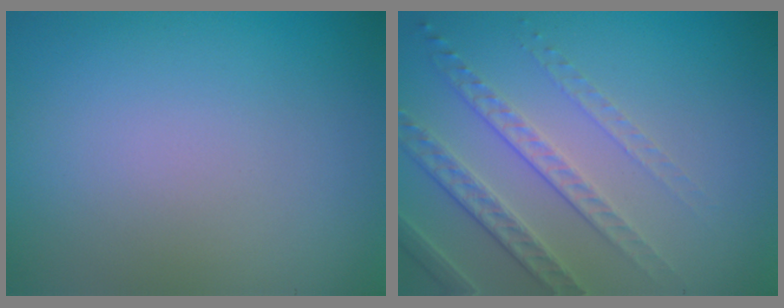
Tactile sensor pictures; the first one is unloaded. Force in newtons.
{"total": 4.5, "press": 3.1, "slide": 3.3}